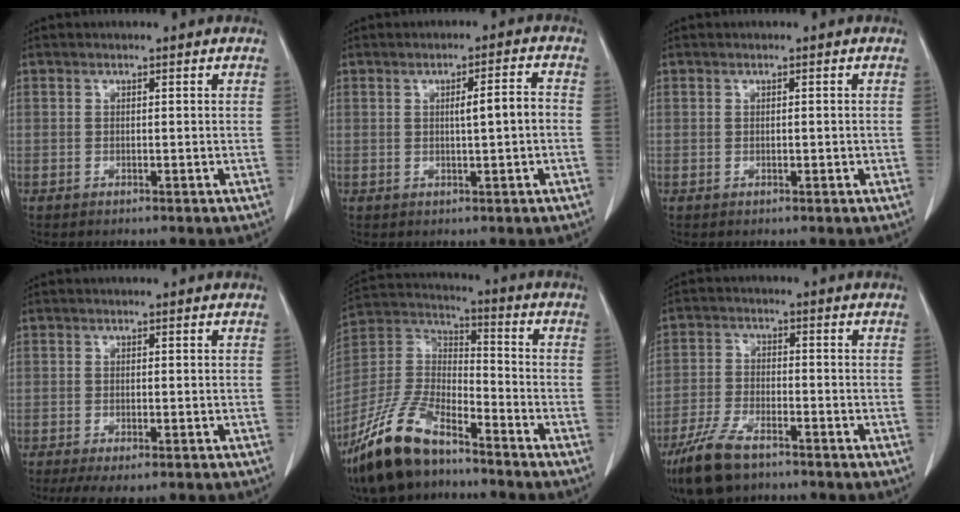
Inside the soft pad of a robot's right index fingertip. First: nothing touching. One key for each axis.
{"total": 4.6, "fx": -0.1, "fy": 0.8, "fz": 4.5, "tx": -0.078, "ty": 0.013, "tz": 0.004}
{"total": 1.1, "fx": -0.2, "fy": 0.6, "fz": 0.9, "tx": -0.022, "ty": 0.001, "tz": 0.001}
{"total": 6.4, "fx": -4.0, "fy": 2.2, "fz": 4.4, "tx": -0.075, "ty": -0.015, "tz": -0.062}
{"total": 17.0, "fx": -12.2, "fy": 5.8, "fz": 10.3, "tx": -0.229, "ty": -0.003, "tz": -0.233}
{"total": 9.6, "fx": -6.8, "fy": 3.5, "fz": 5.9, "tx": -0.130, "ty": -0.015, "tz": -0.127}